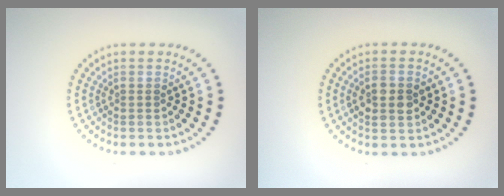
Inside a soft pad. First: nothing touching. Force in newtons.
{"total": 2.7, "press": 2.7, "slide": 0.2}